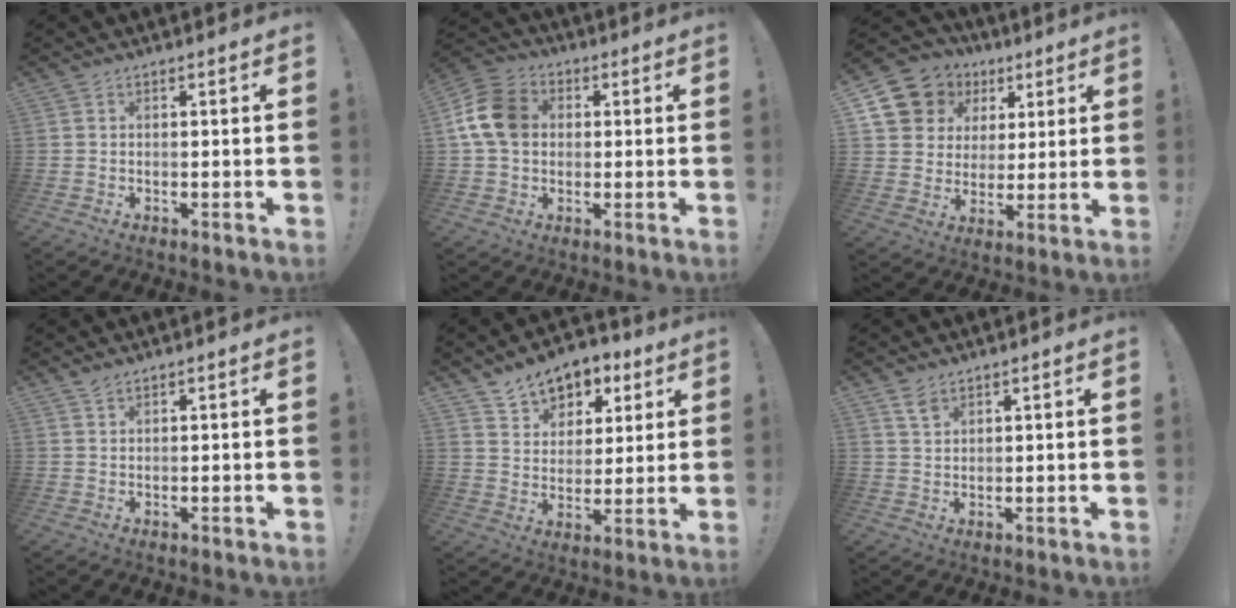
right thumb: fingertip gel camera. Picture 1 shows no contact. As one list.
[{"total": 13.2, "force": [1.9, 10.4, 8.0], "torque": [-0.140, 0.012, 0.040]}, {"total": 13.1, "force": [5.9, 10.9, 4.2], "torque": [-0.068, -0.031, 0.128]}, {"total": 1.6, "force": [1.4, 0.5, 0.7], "torque": [-0.009, -0.004, 0.024]}, {"total": 9.6, "force": [6.2, 6.7, 2.7], "torque": [-0.033, -0.045, 0.119]}, {"total": 3.6, "force": [2.5, 1.9, 1.7], "torque": [-0.014, -0.018, 0.044]}]